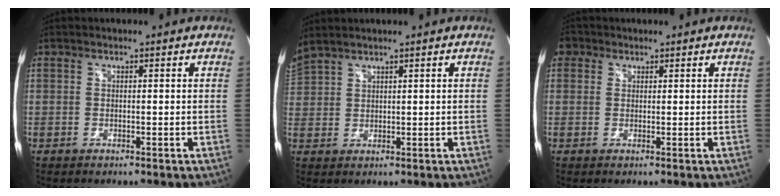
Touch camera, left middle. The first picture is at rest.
{"total": 3.8, "force": [3.5, 0.1, 1.4], "torque": [-0.045, 0.023, 0.082]}
{"total": 2.3, "force": [1.1, 2.0, 0.3], "torque": [0.001, 0.011, 0.015]}